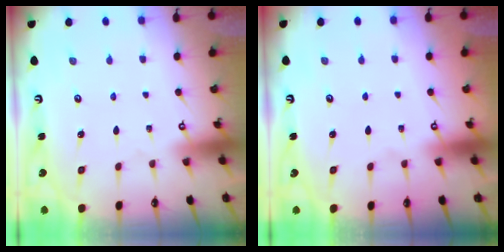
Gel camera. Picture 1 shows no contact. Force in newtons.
{"total": 0.0}